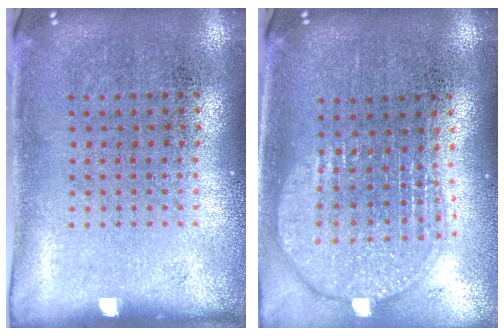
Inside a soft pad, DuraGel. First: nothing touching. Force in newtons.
{"total": 2.0, "press": 1.6, "slide": 1.1}